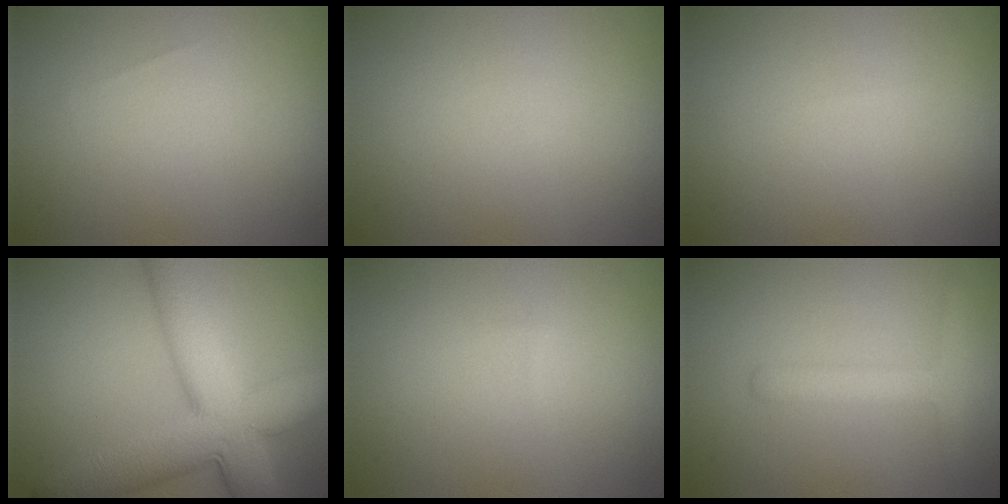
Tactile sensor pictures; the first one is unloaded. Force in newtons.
{"total": 0.0}
{"total": 0.0}
{"total": 10.8, "press": 10.8, "slide": 0.3}
{"total": 0.0}
{"total": 2.5, "press": 2.5, "slide": 0.1}